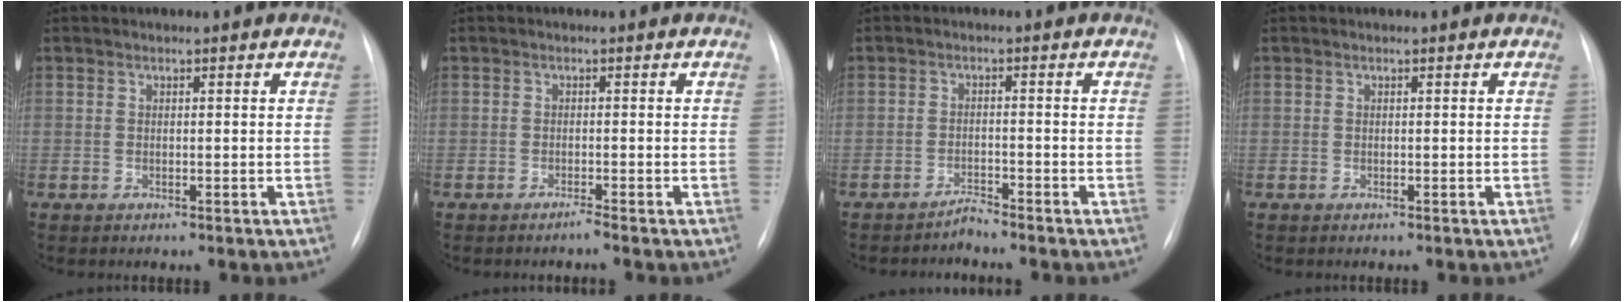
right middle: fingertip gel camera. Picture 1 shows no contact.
{"total": 0.9, "force": [-0.7, -0.3, 0.4], "torque": [-0.005, 0.000, -0.013]}
{"total": 1.9, "force": [-1.8, -0.3, -0.1], "torque": [0.006, -0.006, -0.031]}
{"total": 0.0}